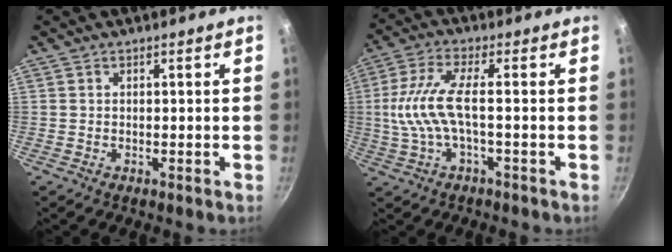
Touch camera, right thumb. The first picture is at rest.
{"total": 9.0, "force": [-1.0, 2.5, 8.6], "torque": [-0.198, 0.013, -0.022]}